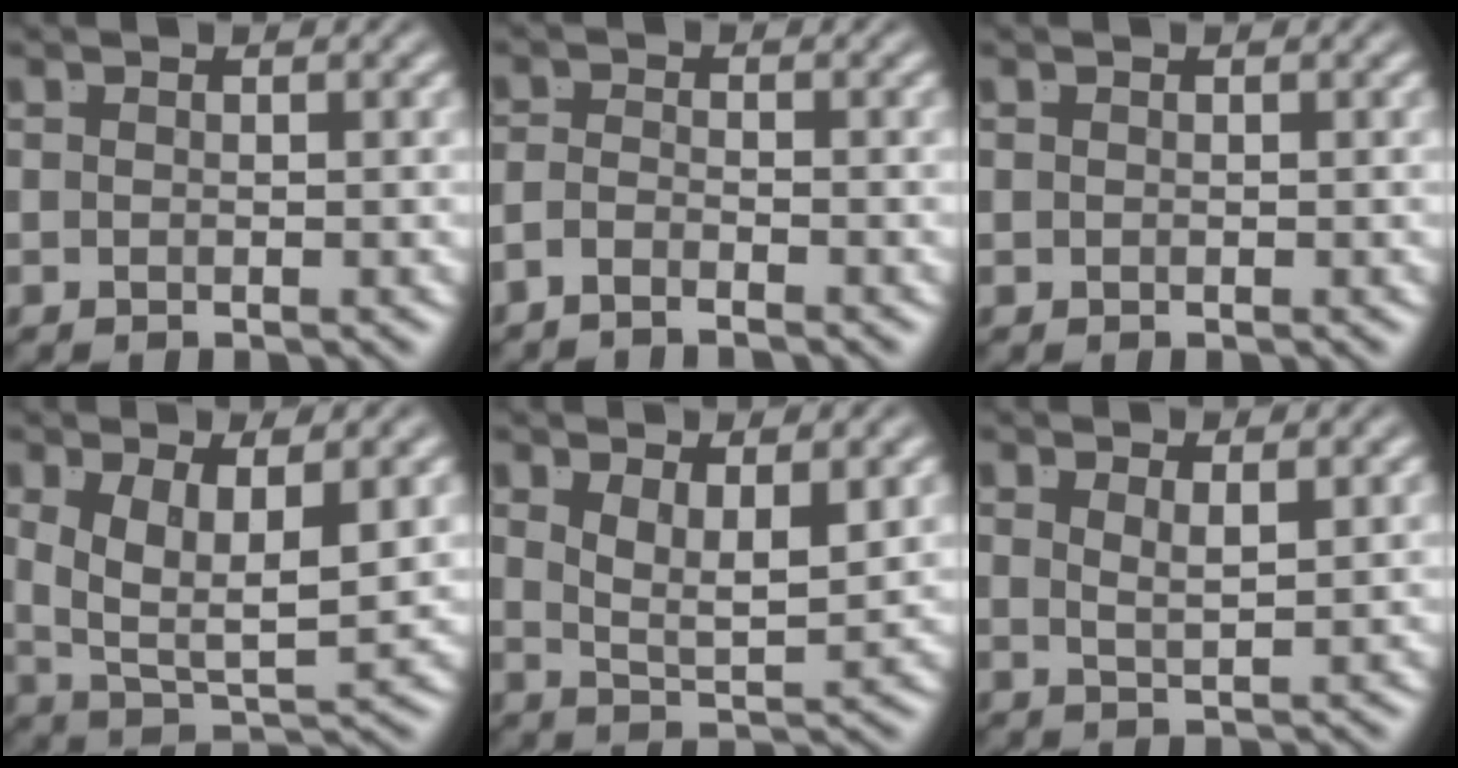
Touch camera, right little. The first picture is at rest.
{"total": 2.0, "force": [-1.9, -0.3, 0.4], "torque": [-0.009, -0.013, -0.030]}
{"total": 0.0}
{"total": 5.1, "force": [0.9, 2.6, 4.3], "torque": [-0.096, -0.027, 0.028]}
{"total": 3.1, "force": [1.6, 0.8, 2.5], "torque": [-0.050, -0.012, 0.027]}
{"total": 1.9, "force": [1.1, -1.0, 1.1], "torque": [-0.017, -0.012, 0.029]}